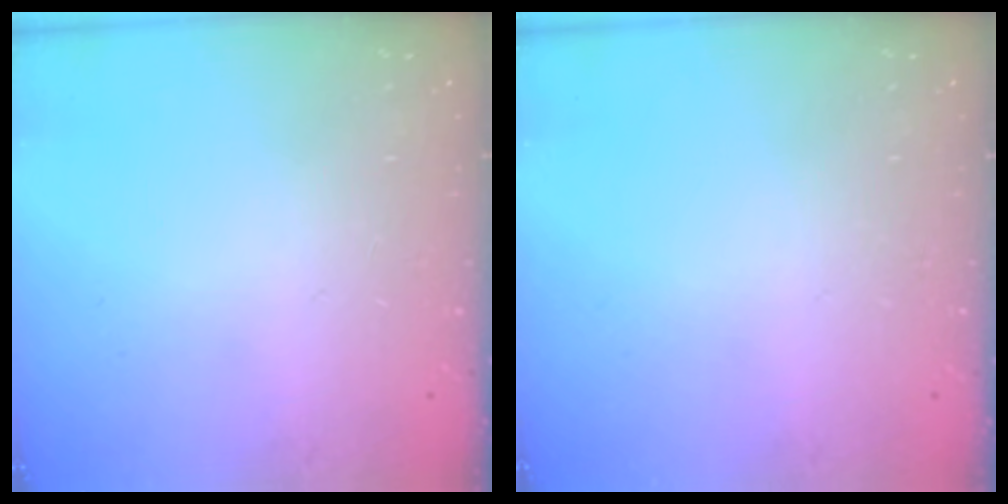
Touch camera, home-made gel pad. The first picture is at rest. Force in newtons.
{"total": 0.0}